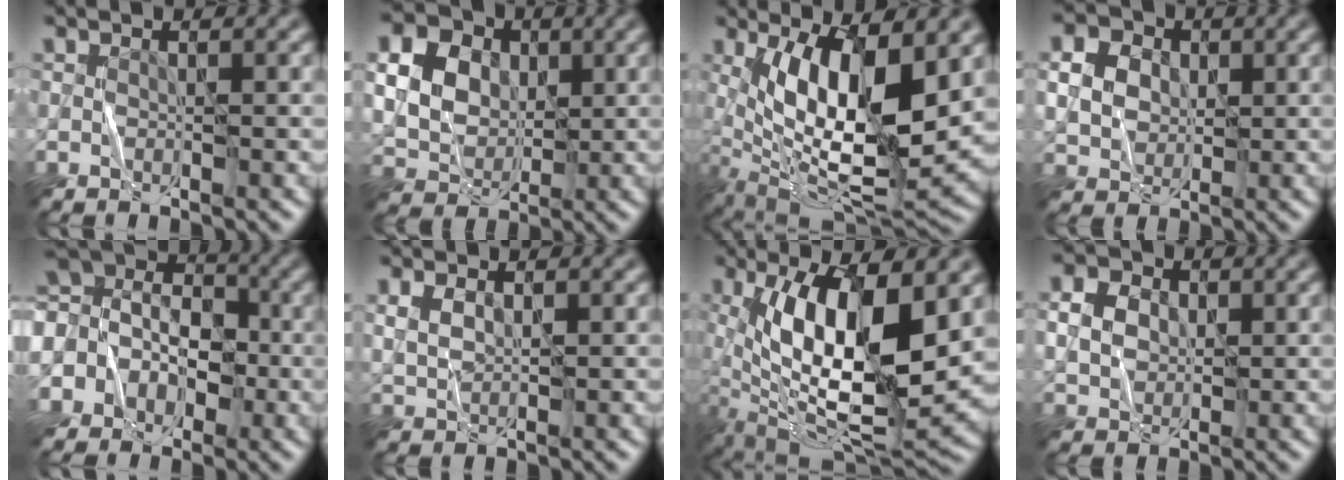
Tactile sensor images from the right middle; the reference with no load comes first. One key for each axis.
{"total": 14.9, "fx": 4.7, "fy": 12.2, "fz": 7.1, "tx": -0.175, "ty": 0.027, "tz": 0.075}
{"total": 12.9, "fx": 1.6, "fy": 4.2, "fz": 12.1, "tx": -0.216, "ty": -0.019, "tz": 0.031}
{"total": 5.7, "fx": 1.6, "fy": 4.5, "fz": 3.0, "tx": -0.084, "ty": 0.018, "tz": 0.025}
{"total": 10.5, "fx": 0.1, "fy": 9.3, "fz": 4.8, "tx": -0.135, "ty": 0.055, "tz": -0.046}
{"total": 1.8, "fx": 0.8, "fy": 0.9, "fz": 1.3, "tx": -0.038, "ty": 0.000, "tz": 0.020}
{"total": 14.4, "fx": 1.5, "fy": 5.3, "fz": 13.3, "tx": -0.246, "ty": -0.015, "tz": 0.030}
{"total": 3.6, "fx": 0.9, "fy": 2.8, "fz": 2.1, "tx": -0.056, "ty": 0.006, "tz": 0.014}